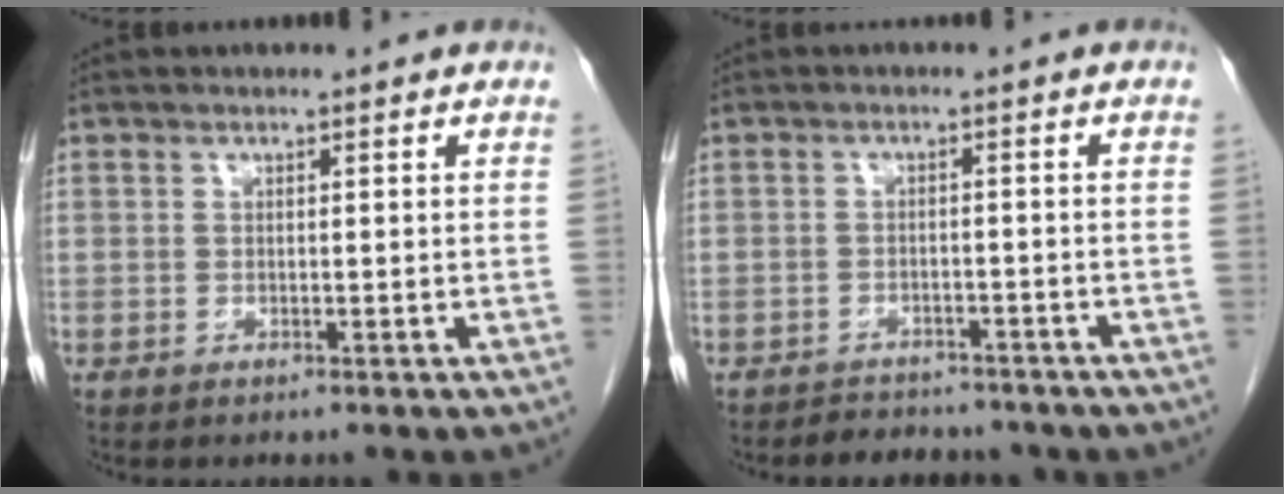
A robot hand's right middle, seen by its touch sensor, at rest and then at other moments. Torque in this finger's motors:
{"motor_torque": [0.11, -0.06, 0.00, 0.02]}